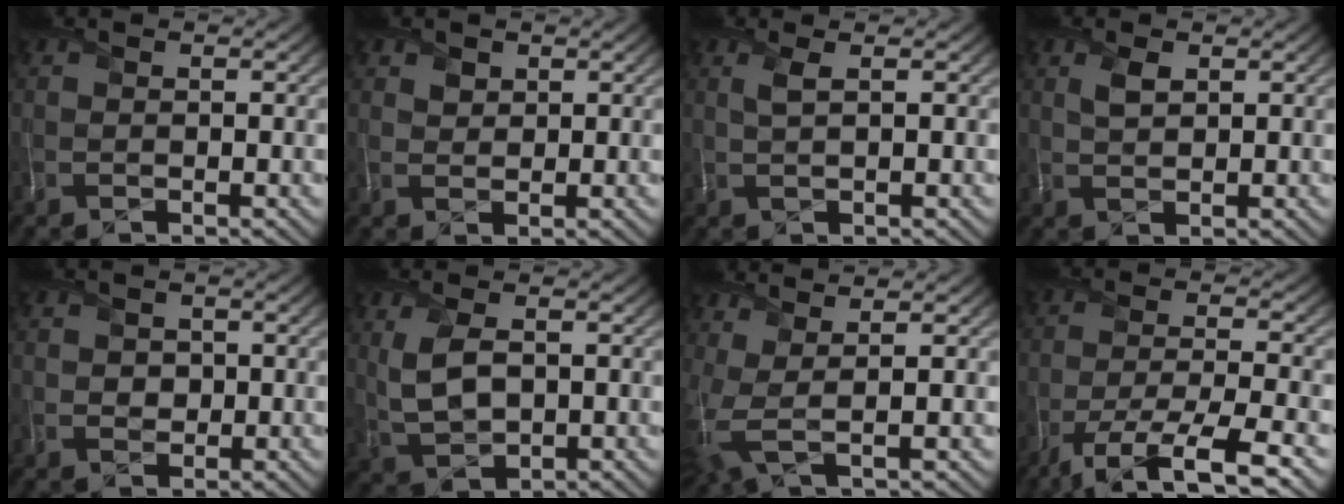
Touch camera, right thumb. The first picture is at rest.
{"total": 1.7, "force": [1.4, 0.9, 0.3], "torque": [-0.007, 0.005, 0.027]}
{"total": 1.8, "force": [1.1, 0.1, 1.5], "torque": [-0.028, 0.011, 0.019]}
{"total": 2.0, "force": [1.4, 0.7, 1.2], "torque": [-0.027, 0.006, 0.029]}
{"total": 1.8, "force": [0.4, 1.6, 0.5], "torque": [-0.007, -0.001, 0.008]}
{"total": 5.2, "force": [1.3, 2.7, 4.3], "torque": [-0.106, 0.003, 0.030]}
{"total": 4.9, "force": [1.8, 1.3, 4.4], "torque": [-0.102, 0.006, 0.033]}
{"total": 8.4, "force": [-5.2, 1.9, 6.4], "torque": [-0.117, -0.002, -0.094]}